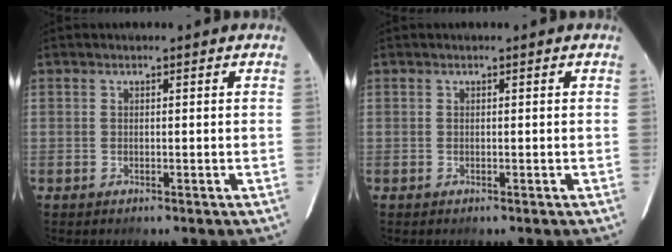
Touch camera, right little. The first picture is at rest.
{"total": 0.0}